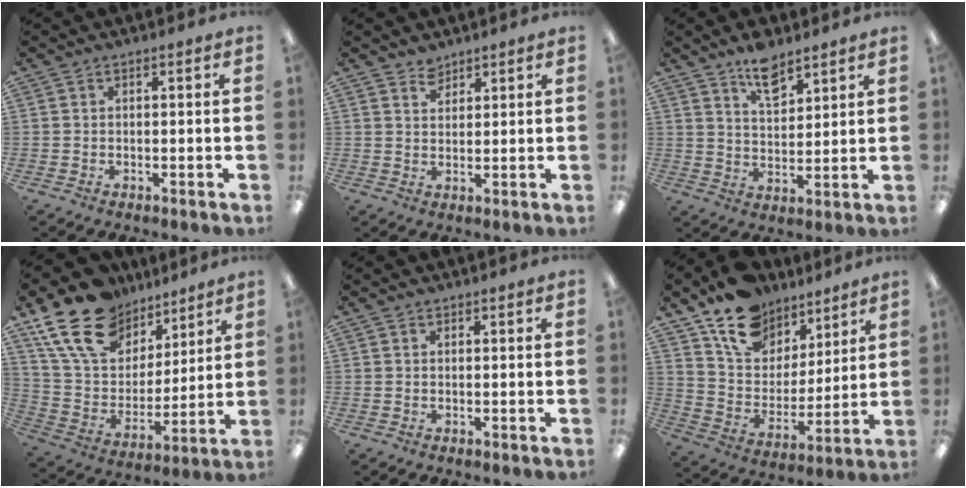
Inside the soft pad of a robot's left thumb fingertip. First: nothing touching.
{"total": 3.2, "force": [2.8, 1.6, 0.2], "torque": [-0.001, -0.012, 0.054]}
{"total": 10.0, "force": [7.5, 4.6, 4.7], "torque": [-0.072, -0.041, 0.133]}
{"total": 20.4, "force": [13.2, 12.7, 8.9], "torque": [-0.174, -0.060, 0.247]}
{"total": 0.0}
{"total": 16.1, "force": [12.0, 9.4, 5.1], "torque": [-0.099, -0.076, 0.225]}